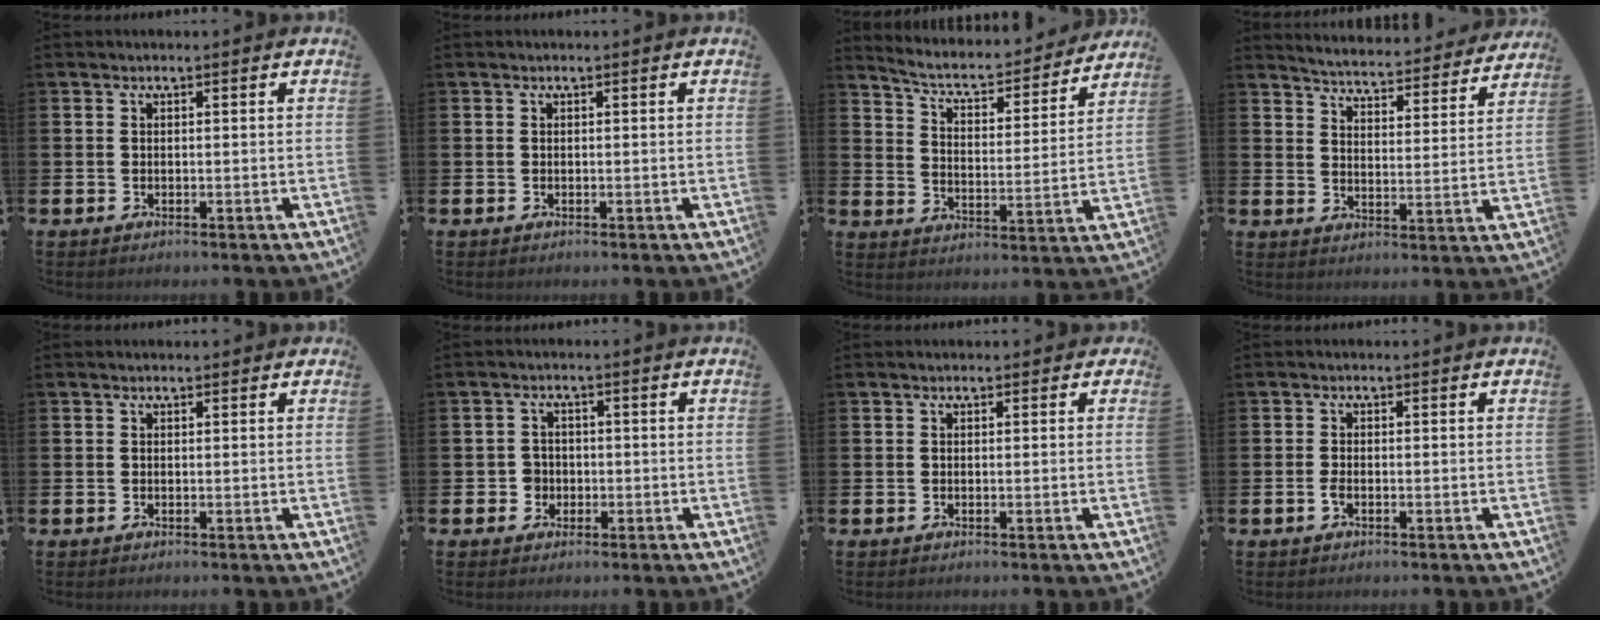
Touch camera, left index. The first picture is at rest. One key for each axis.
{"total": 0.0}
{"total": 5.9, "fx": 5.5, "fy": 1.5, "fz": 1.8, "tx": -0.058, "ty": -0.047, "tz": 0.085}
{"total": 4.8, "fx": 4.8, "fy": 0.2, "fz": 0.6, "tx": -0.025, "ty": -0.044, "tz": 0.078}
{"total": 0.0}
{"total": 2.3, "fx": -0.6, "fy": 2.2, "fz": 0.3, "tx": -0.009, "ty": 0.006, "tz": -0.019}
{"total": 0.6, "fx": 0.1, "fy": 0.6, "fz": 0.2, "tx": 0.003, "ty": 0.007, "tz": -0.002}
{"total": 1.2, "fx": -0.6, "fy": 0.5, "fz": 1.0, "tx": -0.022, "ty": 0.001, "tz": -0.011}